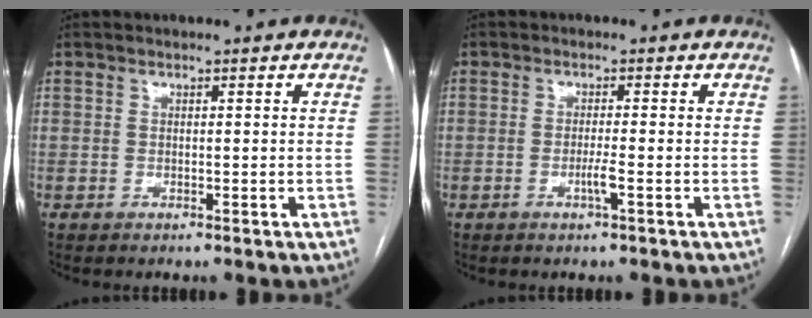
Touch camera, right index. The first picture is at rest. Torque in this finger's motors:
{"motor_torque": [0.82, 0.29, 0.38, 0.10]}